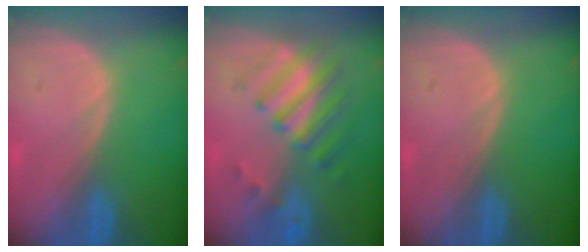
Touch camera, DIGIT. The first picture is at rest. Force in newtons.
{"total": 7.7, "press": 6.8, "slide": 3.5}
{"total": 0.0}